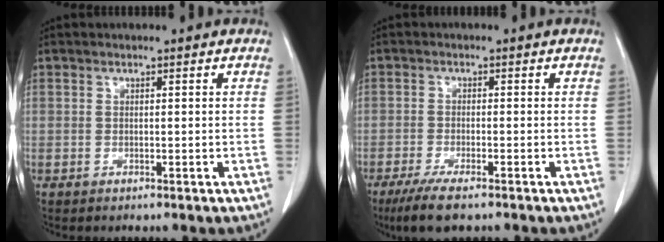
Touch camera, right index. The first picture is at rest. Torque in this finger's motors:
{"motor_torque": [0.48, -0.50, 0.23, 0.09]}